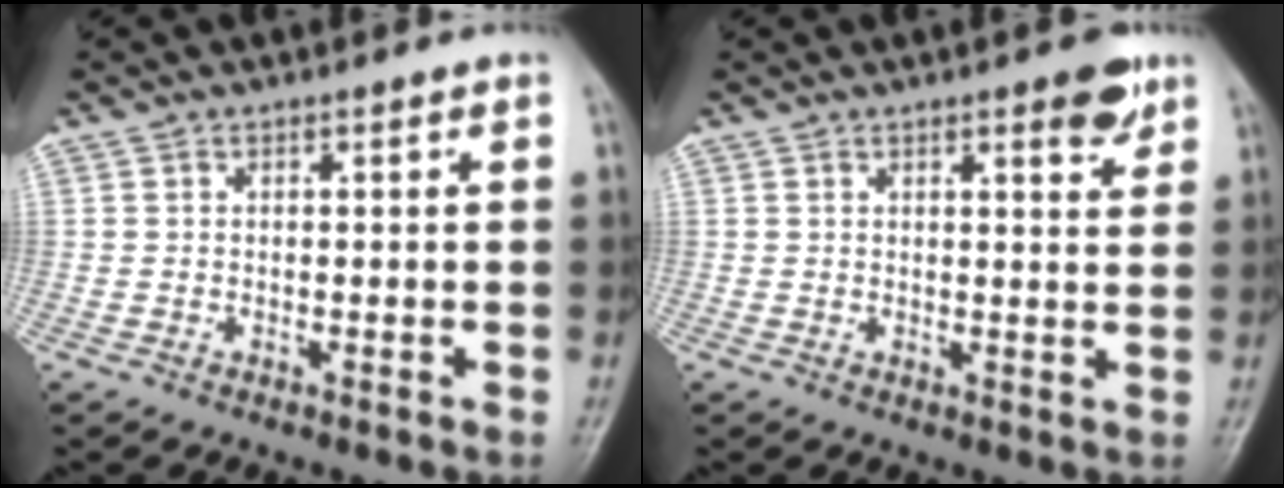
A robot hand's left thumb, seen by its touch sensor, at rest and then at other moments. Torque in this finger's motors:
{"motor_torque": [0.00, -0.06, -0.20, 0.02, 0.05]}